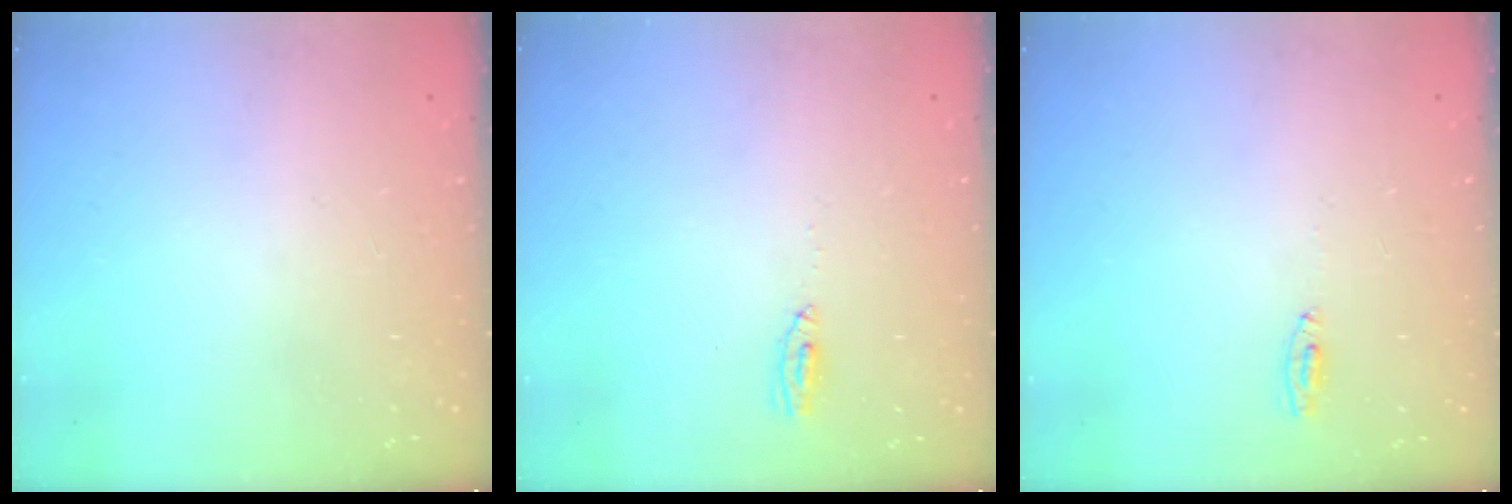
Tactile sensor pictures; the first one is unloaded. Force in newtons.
{"total": 3.4, "press": 3.0, "slide": 1.7}
{"total": 4.2, "press": 2.6, "slide": 3.3}